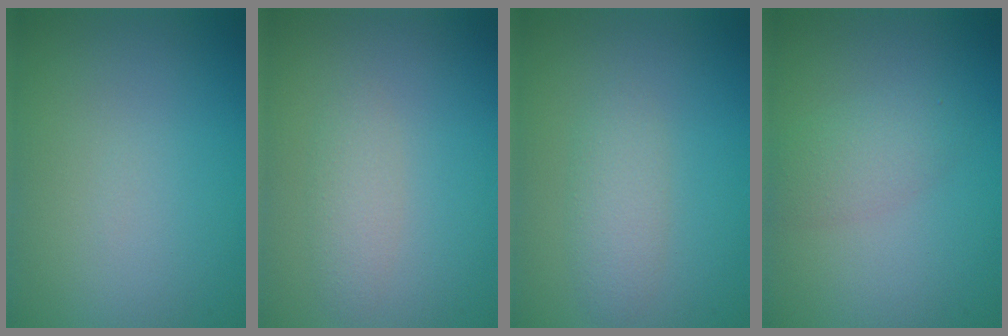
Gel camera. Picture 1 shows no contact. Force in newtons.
{"total": 1.7, "press": 1.7, "slide": 0.1}
{"total": 2.0, "press": 2.0, "slide": 0.0}
{"total": 2.3, "press": 2.3, "slide": 0.1}